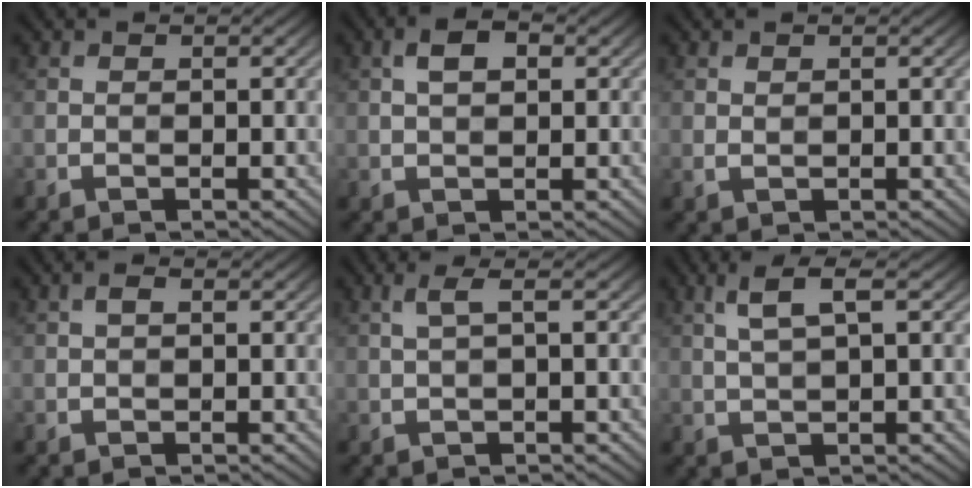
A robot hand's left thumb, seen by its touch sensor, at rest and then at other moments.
{"total": 3.0, "force": [1.1, 1.5, 2.3], "torque": [-0.045, 0.005, 0.016]}
{"total": 0.7, "force": [0.4, 0.5, 0.4], "torque": [-0.011, -0.002, 0.010]}
{"total": 0.9, "force": [0.3, 0.4, 0.7], "torque": [-0.018, 0.004, 0.003]}
{"total": 2.1, "force": [0.6, 0.4, 1.9], "torque": [-0.037, 0.011, 0.007]}
{"total": 3.6, "force": [1.5, 0.6, 3.2], "torque": [-0.073, 0.009, 0.032]}